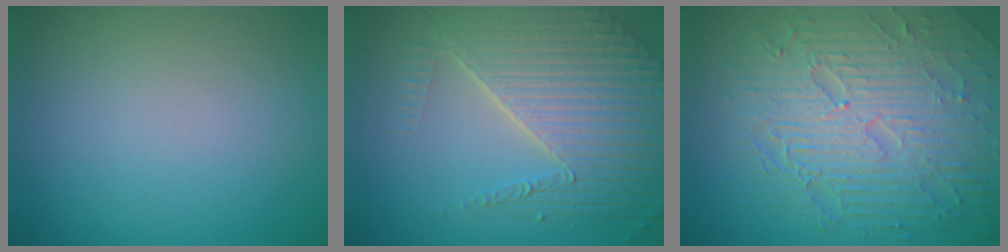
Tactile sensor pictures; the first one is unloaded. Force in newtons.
{"total": 7.6, "press": 5.4, "slide": 5.3}
{"total": 8.8, "press": 6.3, "slide": 6.1}